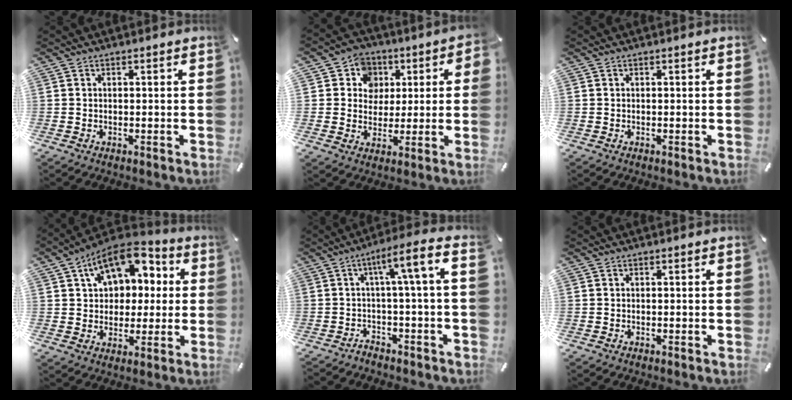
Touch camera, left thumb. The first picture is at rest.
{"total": 9.0, "force": [1.0, 8.8, 1.8], "torque": [-0.024, -0.002, 0.016]}
{"total": 0.0}
{"total": 12.9, "force": [5.8, 9.8, 6.0], "torque": [-0.091, -0.033, 0.106]}
{"total": 7.2, "force": [-0.4, 0.3, 7.2], "torque": [-0.135, 0.000, -0.011]}
{"total": 0.0}